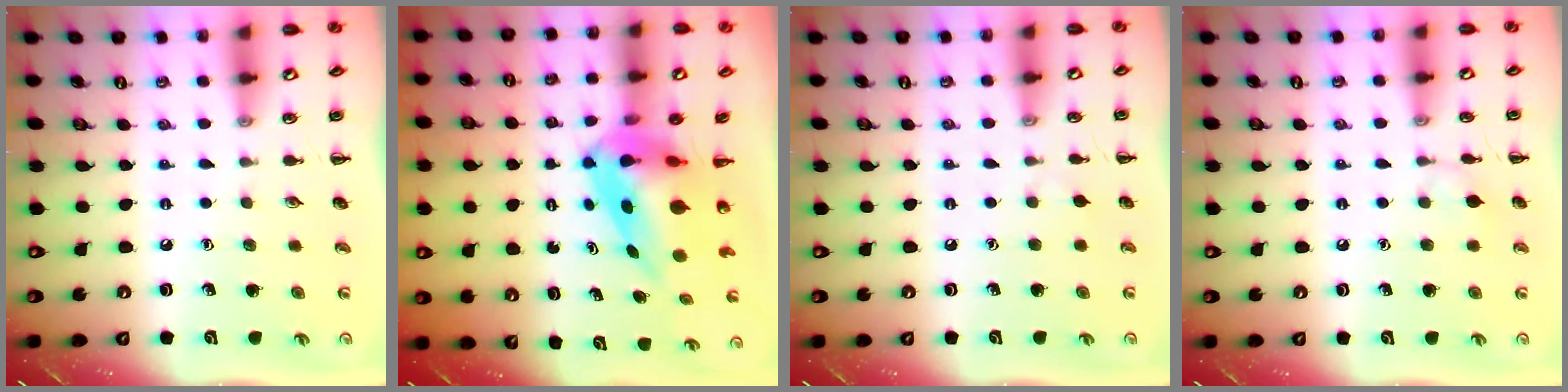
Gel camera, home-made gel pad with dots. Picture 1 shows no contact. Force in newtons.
{"total": 8.3, "press": 7.9, "slide": 2.7}
{"total": 2.4, "press": 2.3, "slide": 0.9}
{"total": 5.0, "press": 4.6, "slide": 1.9}